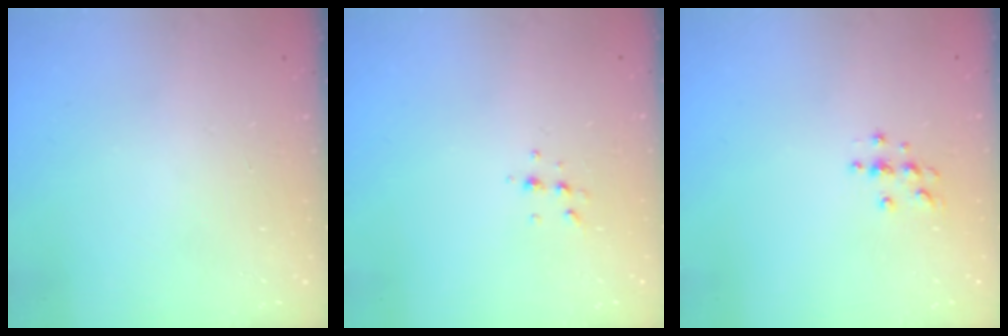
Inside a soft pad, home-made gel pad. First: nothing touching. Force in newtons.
{"total": 3.9, "press": 3.8, "slide": 1.2}
{"total": 3.7, "press": 3.6, "slide": 0.5}